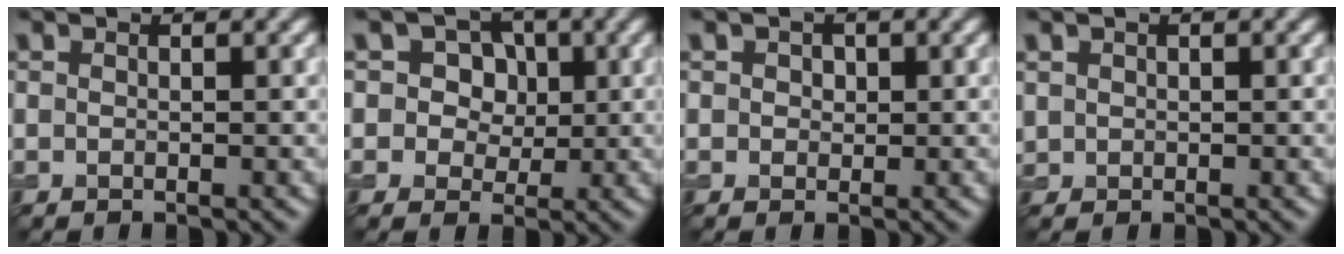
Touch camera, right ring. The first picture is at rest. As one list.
[{"total": 5.7, "force": [2.1, 4.6, 2.5], "torque": [-0.030, 0.025, 0.016]}, {"total": 1.1, "force": [0.4, 0.9, 0.3], "torque": [-0.001, 0.004, 0.005]}, {"total": 0.7, "force": [0.4, 0.6, 0.1], "torque": [0.001, 0.001, 0.010]}]